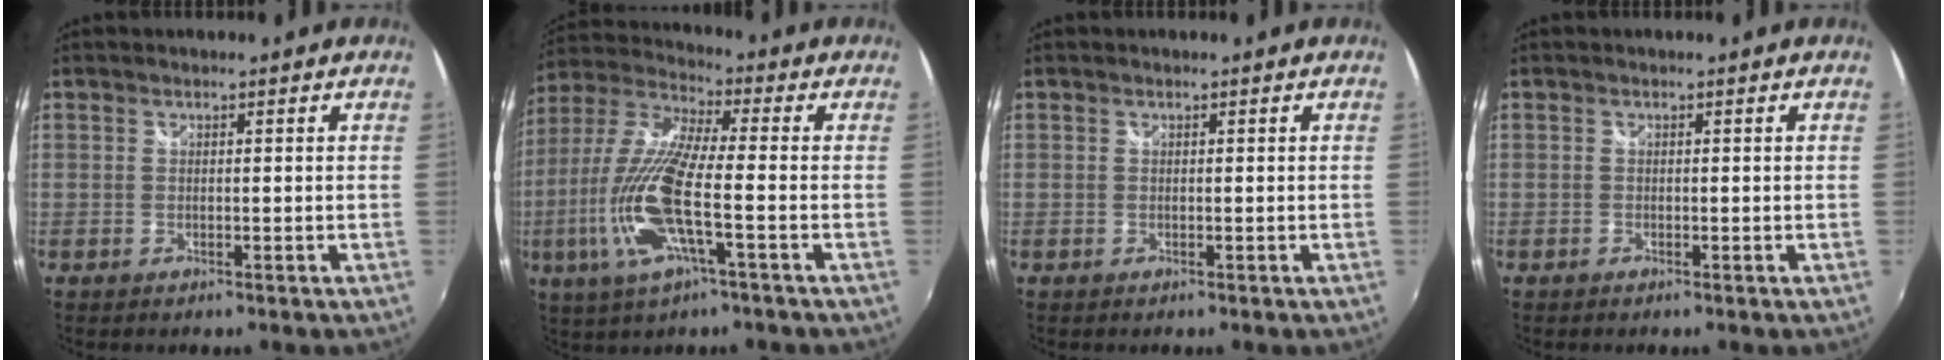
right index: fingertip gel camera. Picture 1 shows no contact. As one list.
[{"total": 16.2, "force": [-4.5, 3.0, 15.3], "torque": [-0.325, -0.014, -0.092]}, {"total": 0.0}, {"total": 0.0}]